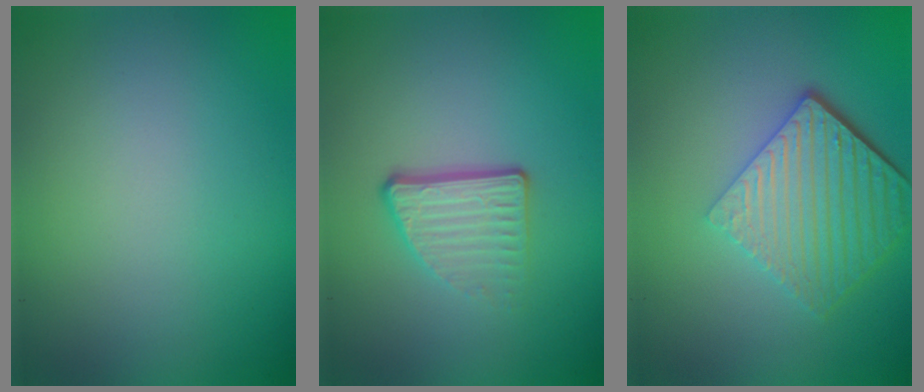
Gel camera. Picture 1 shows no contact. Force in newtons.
{"total": 3.7, "press": 2.2, "slide": 3.0}
{"total": 6.1, "press": 4.3, "slide": 4.4}